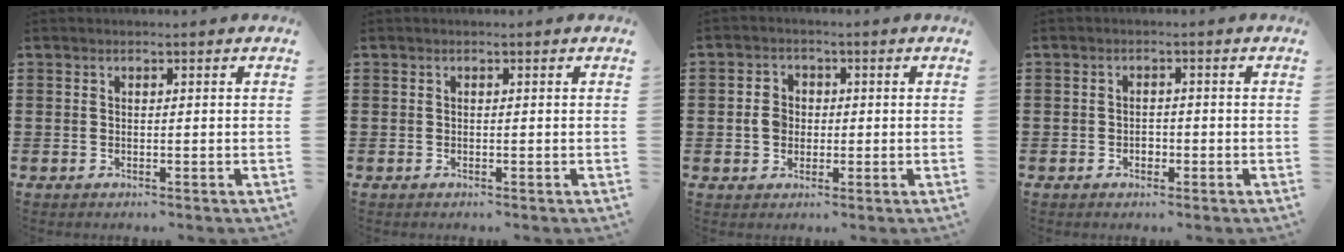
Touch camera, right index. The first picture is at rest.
{"total": 0.0}
{"total": 3.7, "force": [-0.2, 3.1, 1.9], "torque": [-0.046, 0.010, -0.007]}
{"total": 1.4, "force": [-0.6, 1.0, 0.8], "torque": [-0.019, -0.001, -0.012]}